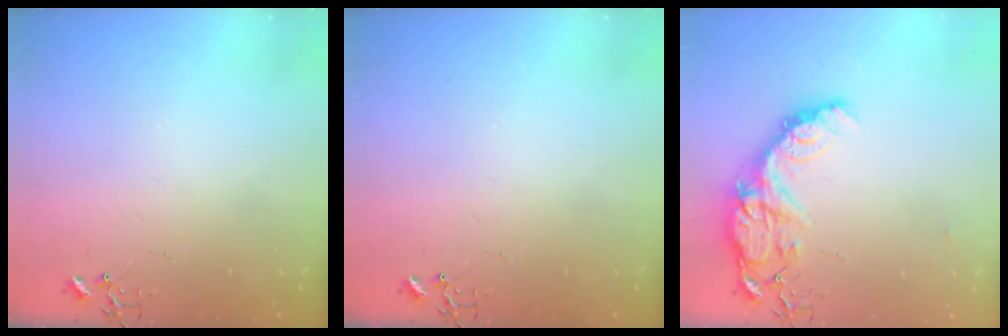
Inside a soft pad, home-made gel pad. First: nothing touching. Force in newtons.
{"total": 0.0}
{"total": 17.2, "press": 17.1, "slide": 1.2}